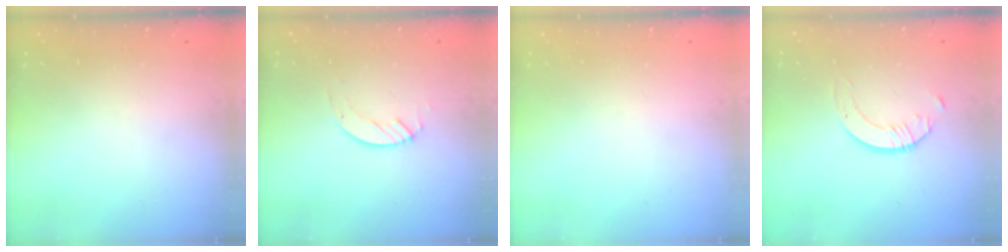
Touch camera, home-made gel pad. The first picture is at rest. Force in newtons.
{"total": 2.7, "press": 2.7, "slide": 0.2}
{"total": 0.0}
{"total": 2.1, "press": 2.1, "slide": 0.2}